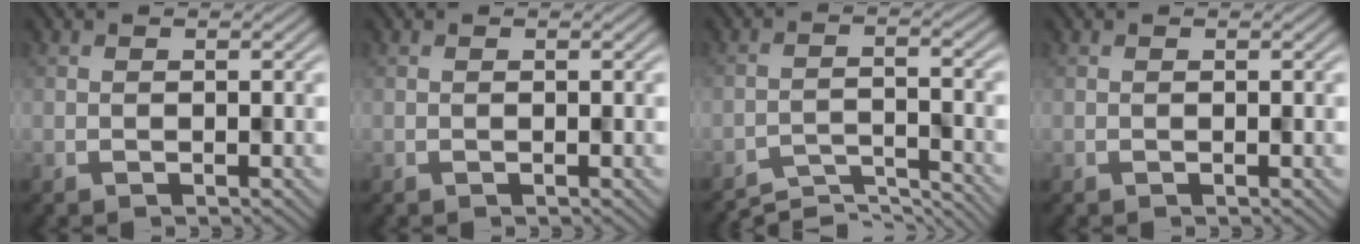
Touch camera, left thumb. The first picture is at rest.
{"total": 0.0}
{"total": 7.0, "force": [-6.7, 1.0, 1.8], "torque": [-0.029, 0.002, -0.101]}
{"total": 0.0}